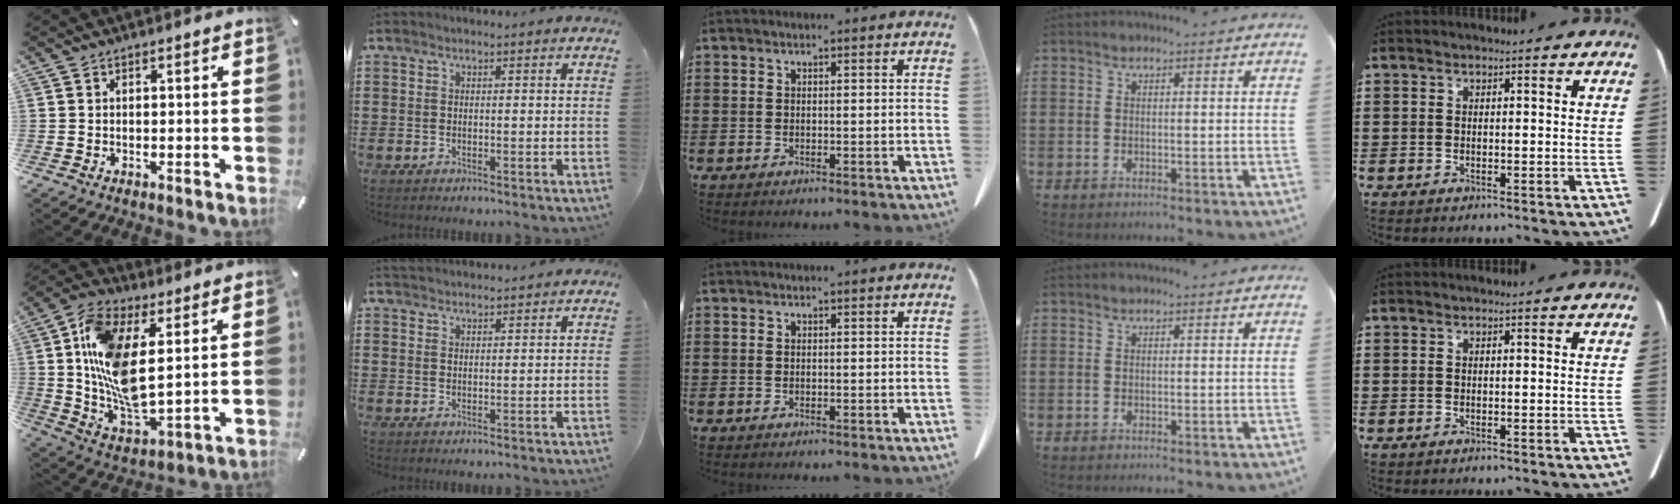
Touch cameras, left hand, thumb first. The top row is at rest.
{"thumb": {"total": 15.0, "force": [4.6, 7.5, 12.1], "torque": [-0.263, -0.027, 0.081]}, "index": {"total": 1.9, "force": [1.9, 0.1, -0.2], "torque": [-0.002, 0.000, 0.036]}}